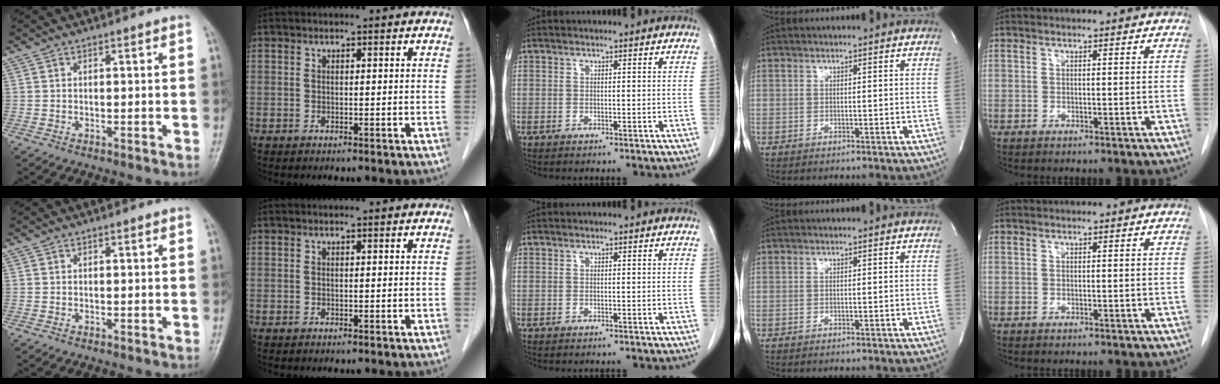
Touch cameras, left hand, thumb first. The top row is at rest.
{}